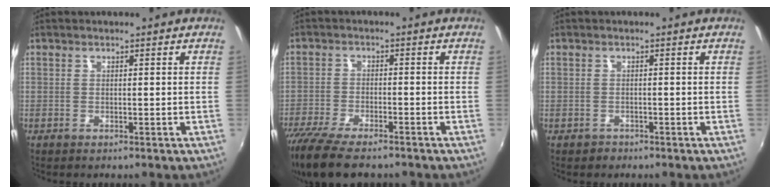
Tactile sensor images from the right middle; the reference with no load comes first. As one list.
[{"total": 13.6, "force": [-11.0, 3.6, 7.2], "torque": [-0.168, -0.048, -0.193]}, {"total": 1.3, "force": [-0.8, 1.0, 0.0], "torque": [-0.002, 0.001, -0.012]}]